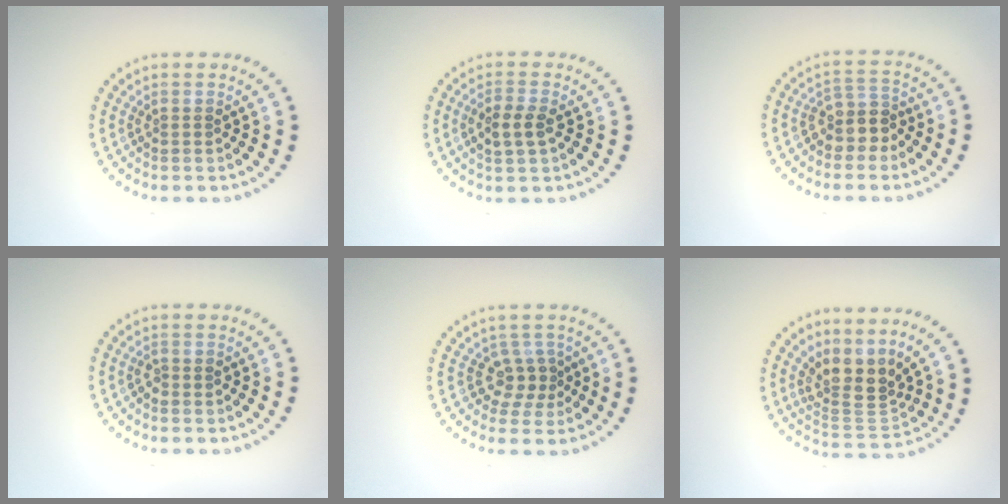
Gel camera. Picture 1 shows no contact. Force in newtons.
{"total": 2.4, "press": 2.3, "slide": 0.5}
{"total": 2.8, "press": 2.3, "slide": 1.6}
{"total": 0.8, "press": 0.8, "slide": 0.1}
{"total": 2.5, "press": 1.8, "slide": 1.7}
{"total": 3.9, "press": 2.9, "slide": 2.6}